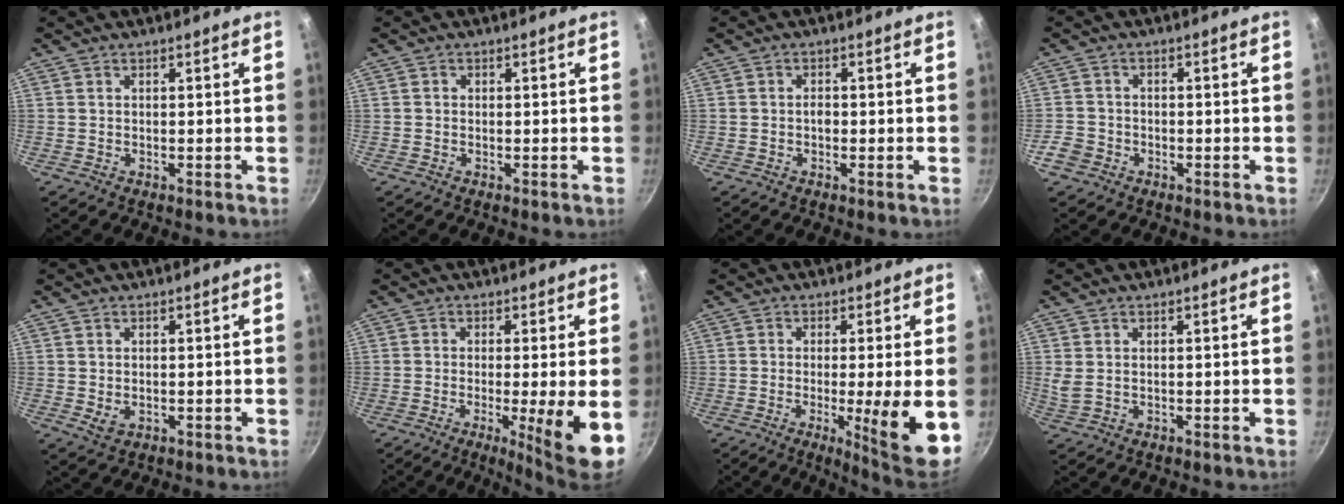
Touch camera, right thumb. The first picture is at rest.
{"total": 0.5, "force": [-0.1, 0.5, 0.1], "torque": [0.000, 0.002, -0.003]}
{"total": 1.3, "force": [-0.3, 0.9, 1.0], "torque": [-0.015, 0.004, -0.008]}
{"total": 4.0, "force": [-2.2, 3.1, 1.3], "torque": [-0.022, 0.024, -0.039]}
{"total": 2.2, "force": [-0.1, 1.6, 1.6], "torque": [-0.027, -0.003, 0.003]}
{"total": 9.0, "force": [-1.9, 0.4, 8.8], "torque": [-0.134, -0.012, -0.025]}
{"total": 10.6, "force": [-1.9, 0.6, 10.4], "torque": [-0.151, -0.011, -0.023]}
{"total": 2.1, "force": [0.6, 1.2, 1.7], "torque": [-0.034, -0.001, 0.017]}